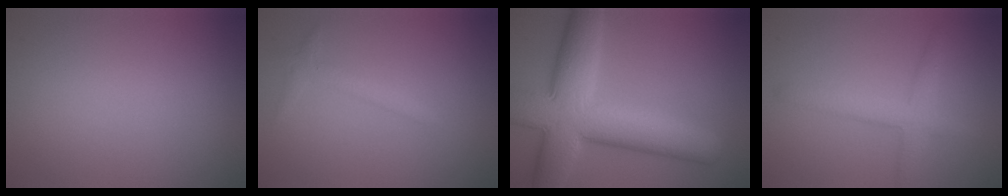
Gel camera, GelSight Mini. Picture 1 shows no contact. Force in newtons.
{"total": 1.3, "press": 1.3, "slide": 0.0}
{"total": 10.8, "press": 10.8, "slide": 0.4}
{"total": 2.8, "press": 2.8, "slide": 0.2}